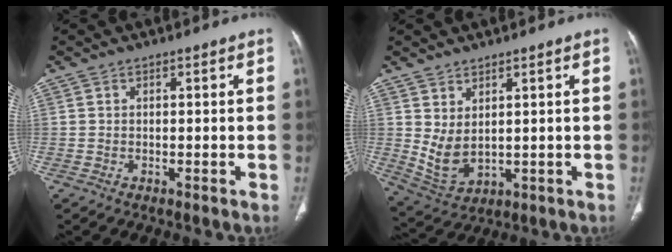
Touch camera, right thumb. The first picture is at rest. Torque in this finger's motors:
{"motor_torque": [-0.37, 0.50, 0.27, 0.36, 0.07]}